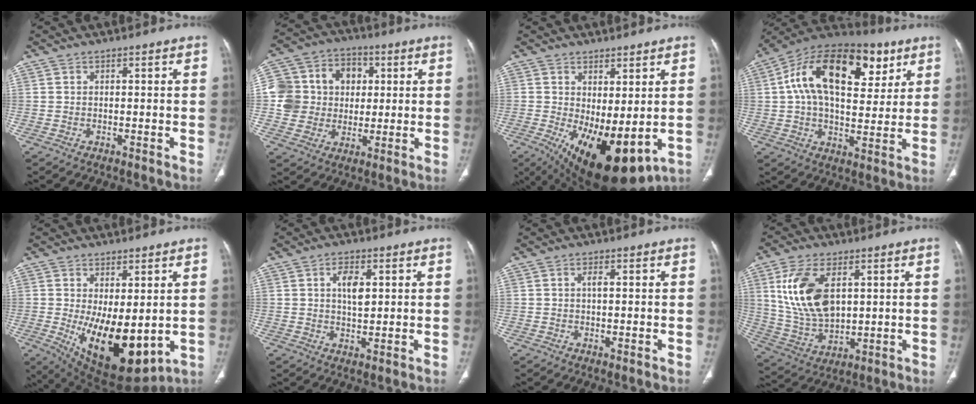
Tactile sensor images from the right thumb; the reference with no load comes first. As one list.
[{"total": 14.6, "force": [1.8, 13.1, 6.2], "torque": [-0.083, 0.026, 0.034]}, {"total": 14.7, "force": [-2.3, 6.2, 13.1], "torque": [-0.212, -0.025, -0.009]}, {"total": 23.9, "force": [8.2, 13.5, 18.0], "torque": [-0.274, 0.017, 0.125]}, {"total": 15.1, "force": [-1.4, 6.9, 13.4], "torque": [-0.200, -0.032, 0.004]}, {"total": 5.1, "force": [1.4, 2.5, 4.2], "torque": [-0.065, -0.008, 0.024]}, {"total": 1.7, "force": [0.2, 0.5, 1.6], "torque": [-0.033, -0.002, 0.004]}, {"total": 15.1, "force": [4.3, 8.5, 11.7], "torque": [-0.229, -0.015, 0.096]}]